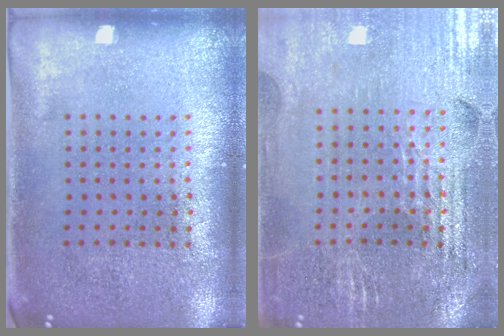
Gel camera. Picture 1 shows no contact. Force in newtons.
{"total": 2.9, "press": 2.9, "slide": 0.5}